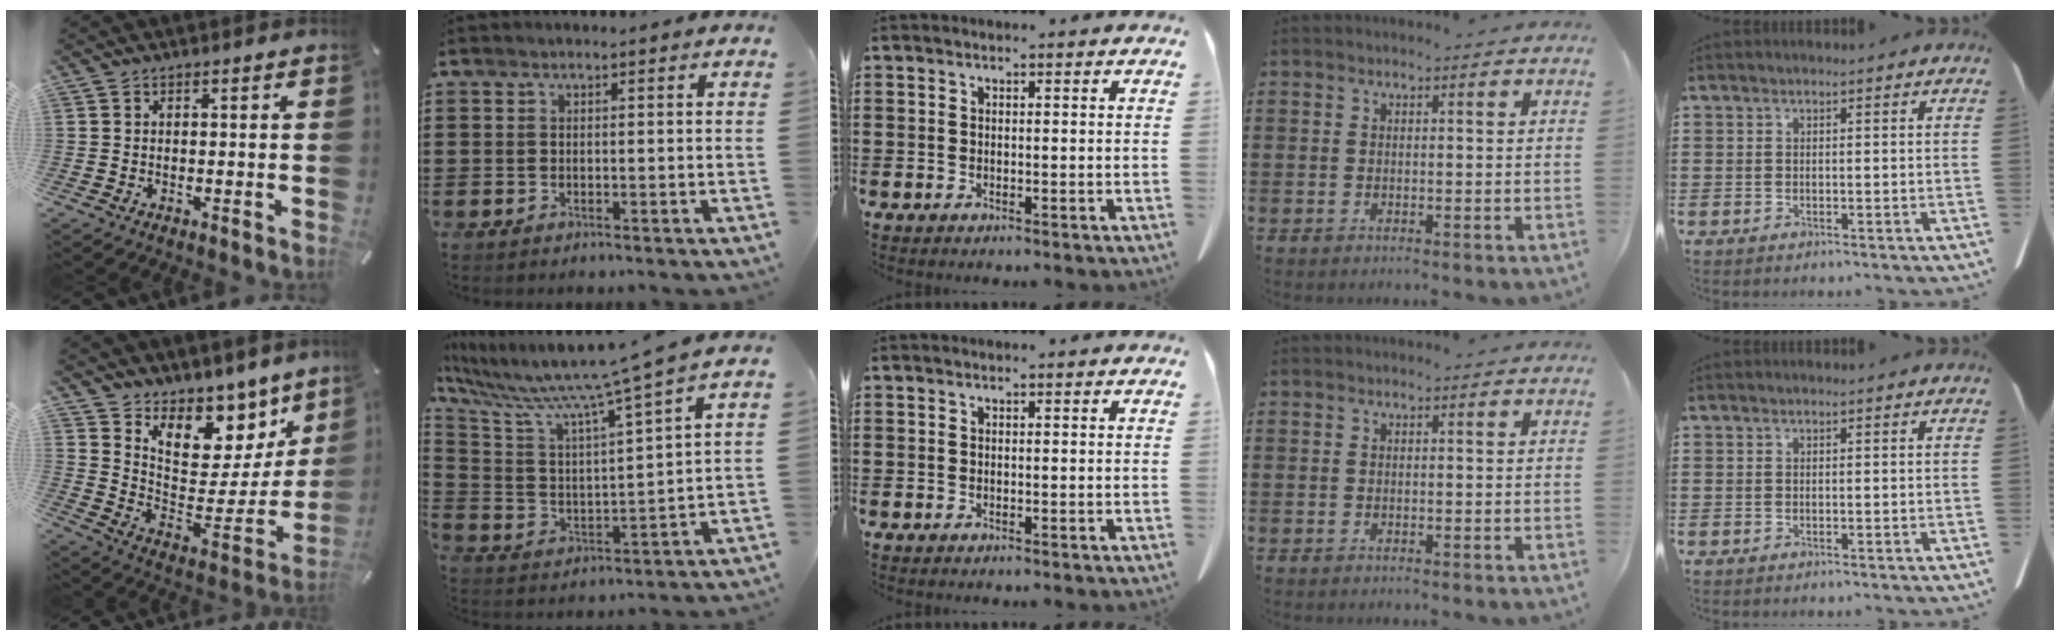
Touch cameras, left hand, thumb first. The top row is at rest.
{"thumb": {"total": 12.0, "force": [9.7, 6.8, 1.9], "torque": [-0.015, -0.110, 0.171]}, "index": {"total": 8.4, "force": [7.2, -1.2, 4.1], "torque": [-0.114, -0.065, 0.110]}}